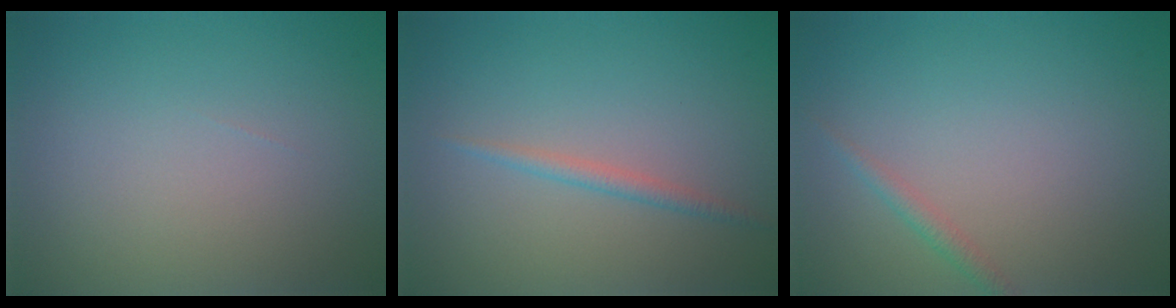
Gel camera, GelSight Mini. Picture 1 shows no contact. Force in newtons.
{"total": 1.2, "press": 1.2, "slide": 0.1}
{"total": 1.2, "press": 1.2, "slide": 0.1}